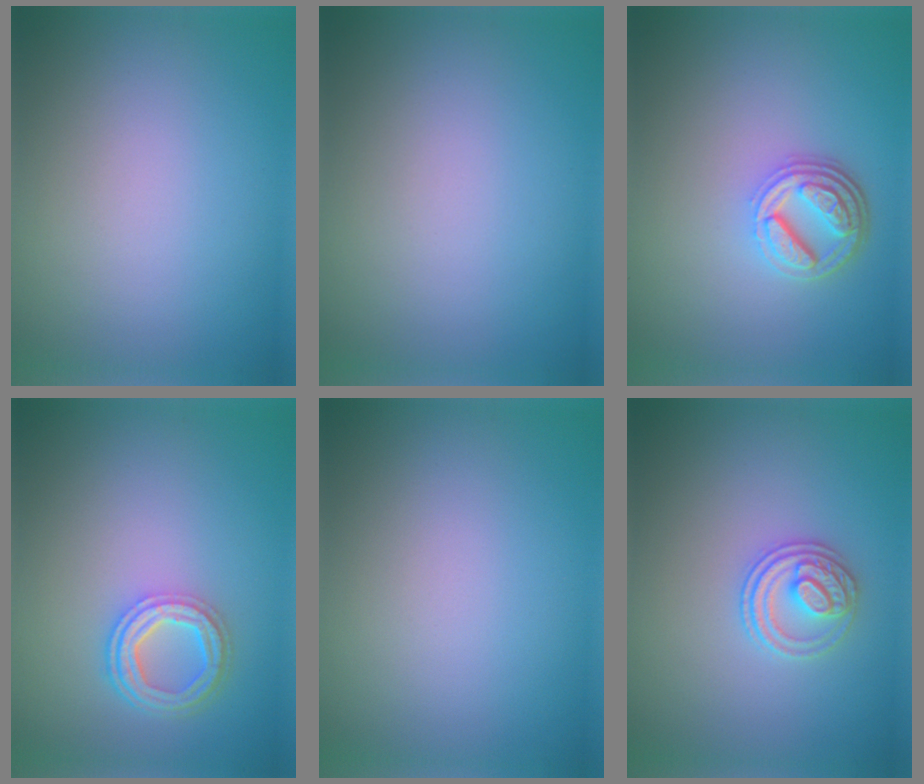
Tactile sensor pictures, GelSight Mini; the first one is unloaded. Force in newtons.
{"total": 0.0}
{"total": 4.5, "press": 3.4, "slide": 2.9}
{"total": 4.3, "press": 3.3, "slide": 2.8}
{"total": 0.0}
{"total": 2.7, "press": 2.6, "slide": 0.7}